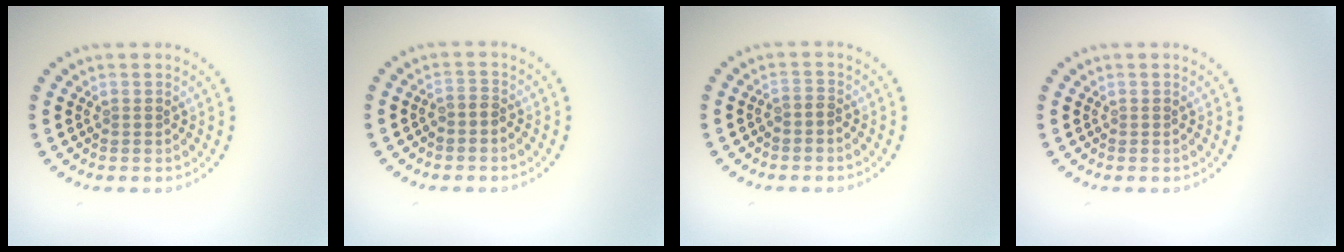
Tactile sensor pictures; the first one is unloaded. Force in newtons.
{"total": 1.0, "press": 0.7, "slide": 0.6}
{"total": 0.7, "press": 0.4, "slide": 0.6}
{"total": 0.0}